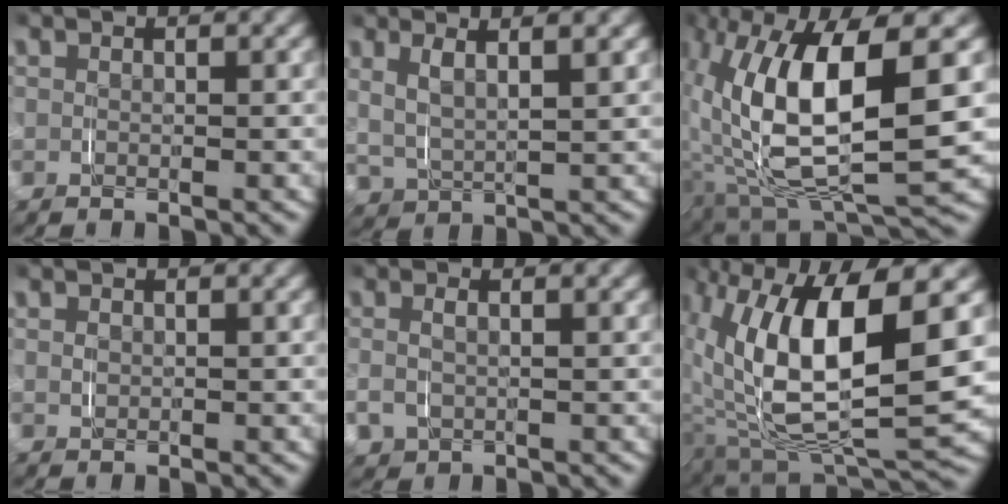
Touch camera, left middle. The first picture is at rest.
{"total": 4.6, "force": [1.9, 2.7, 3.2], "torque": [-0.079, -0.002, 0.038]}
{"total": 14.6, "force": [-0.1, 7.0, 12.8], "torque": [-0.256, -0.026, 0.023]}
{"total": 0.6, "force": [0.2, 0.5, 0.3], "torque": [-0.009, -0.002, 0.007]}
{"total": 2.2, "force": [0.1, 1.6, 1.5], "torque": [-0.050, -0.003, 0.011]}
{"total": 16.1, "force": [0.3, 8.5, 13.7], "torque": [-0.257, -0.027, 0.028]}